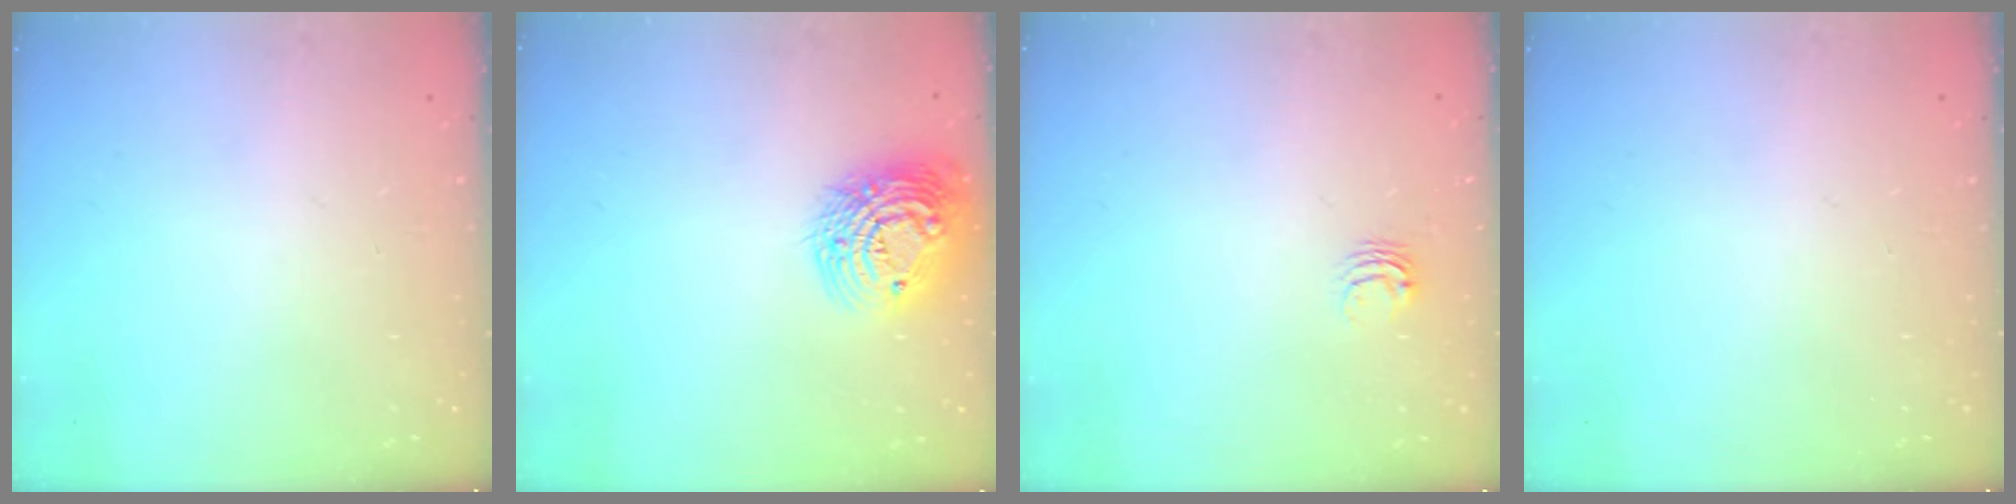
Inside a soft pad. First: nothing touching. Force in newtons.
{"total": 15.6, "press": 15.6, "slide": 1.2}
{"total": 4.2, "press": 4.2, "slide": 0.2}
{"total": 0.0}